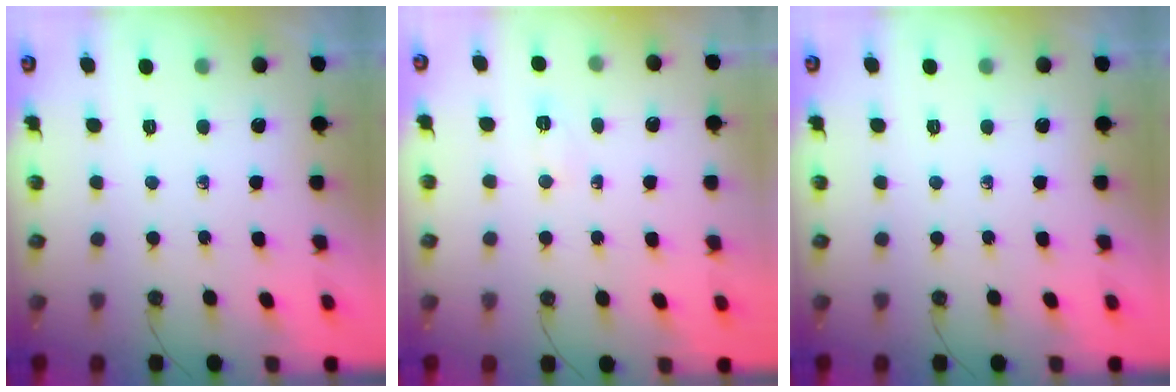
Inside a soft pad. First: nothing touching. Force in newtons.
{"total": 2.8, "press": 2.5, "slide": 1.2}
{"total": 0.0}